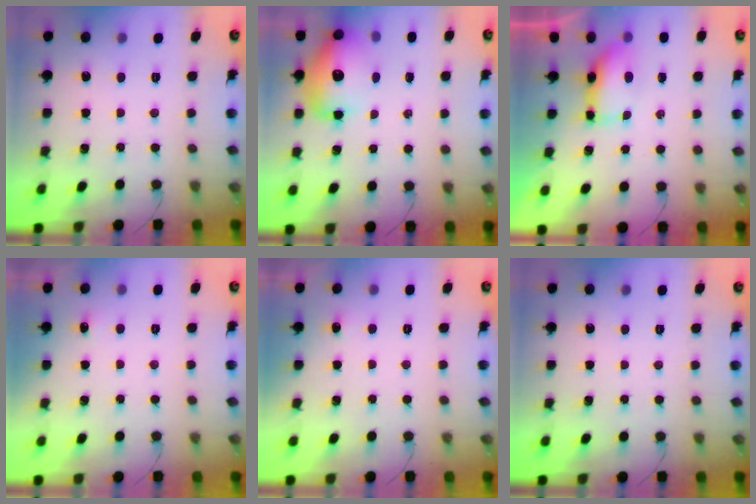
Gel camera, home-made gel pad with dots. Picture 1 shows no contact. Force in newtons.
{"total": 14.9, "press": 14.4, "slide": 4.1}
{"total": 6.7, "press": 6.7, "slide": 0.6}
{"total": 2.4, "press": 2.2, "slide": 1.1}
{"total": 2.5, "press": 2.2, "slide": 1.1}
{"total": 0.0}